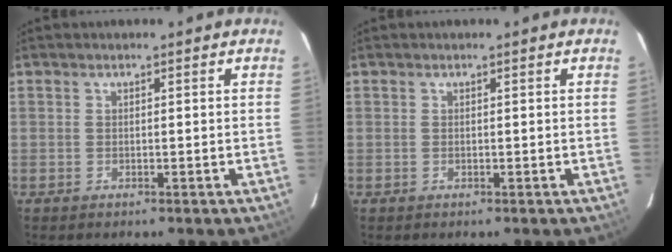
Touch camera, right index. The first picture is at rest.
{"total": 0.0}